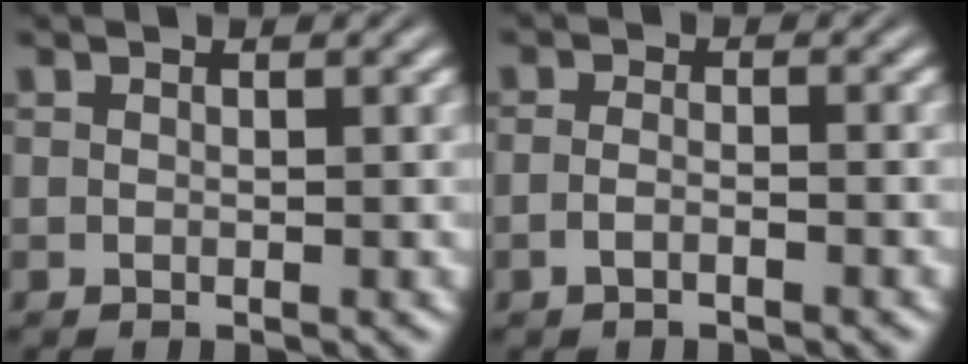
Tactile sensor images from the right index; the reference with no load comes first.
{"total": 1.5, "force": [-1.2, -0.4, 0.8], "torque": [-0.017, -0.005, -0.019]}